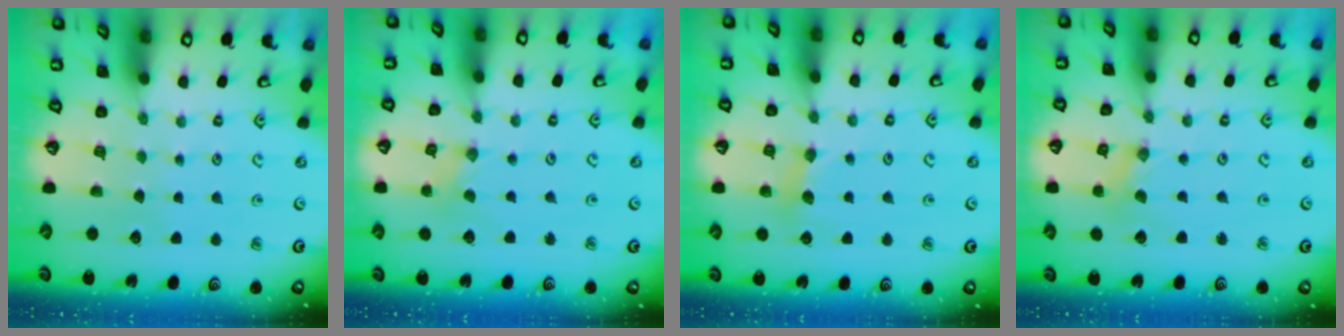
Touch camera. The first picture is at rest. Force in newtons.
{"total": 0.0}
{"total": 5.0, "press": 5.0, "slide": 0.7}
{"total": 1.1, "press": 1.1, "slide": 0.2}